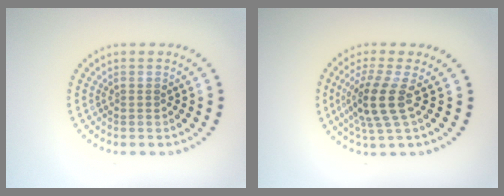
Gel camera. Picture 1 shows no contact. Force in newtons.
{"total": 3.9, "press": 3.0, "slide": 2.5}